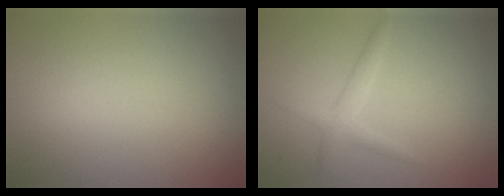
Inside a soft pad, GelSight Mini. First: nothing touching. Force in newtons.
{"total": 1.7, "press": 1.7, "slide": 0.1}